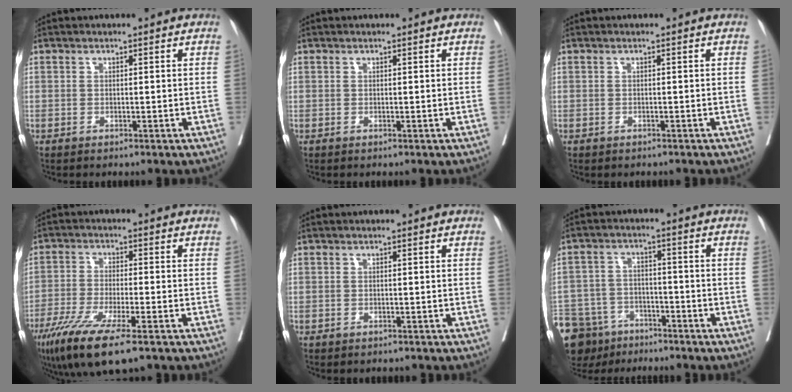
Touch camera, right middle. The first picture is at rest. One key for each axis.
{"total": 0.0}
{"total": 1.1, "fx": -1.0, "fy": 0.5, "fz": 0.3, "tx": -0.012, "ty": -0.001, "tz": -0.014}
{"total": 11.4, "fx": -7.2, "fy": 1.2, "fz": 8.8, "tx": -0.157, "ty": -0.031, "tz": -0.118}
{"total": 0.9, "fx": -0.7, "fy": 0.4, "fz": 0.3, "tx": -0.012, "ty": -0.001, "tz": -0.010}
{"total": 14.1, "fx": -10.3, "fy": 8.5, "fz": 4.5, "tx": -0.113, "ty": 0.004, "tz": -0.163}